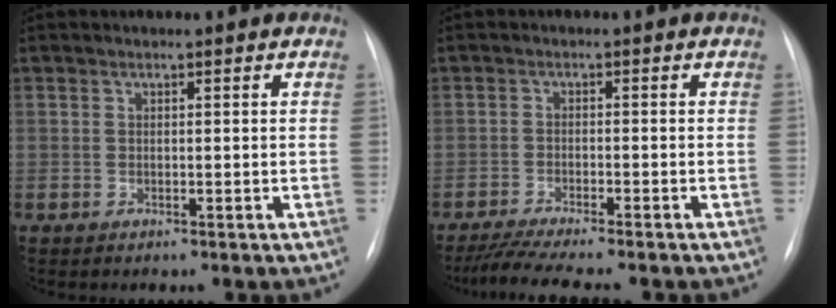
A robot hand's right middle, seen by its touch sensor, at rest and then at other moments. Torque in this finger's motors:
{"motor_torque": [0.57, -0.55, 0.07, 0.01]}